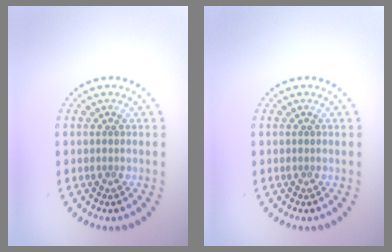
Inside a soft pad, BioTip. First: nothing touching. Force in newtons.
{"total": 0.0}